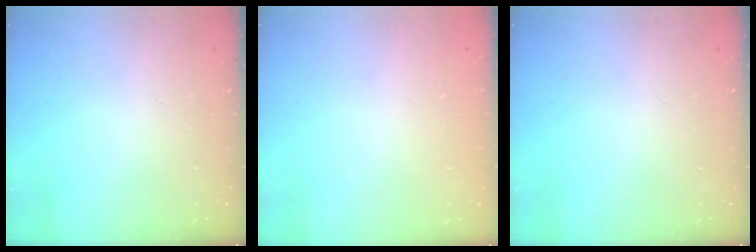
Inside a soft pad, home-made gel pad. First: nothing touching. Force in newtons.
{"total": 0.0}
{"total": 0.0}